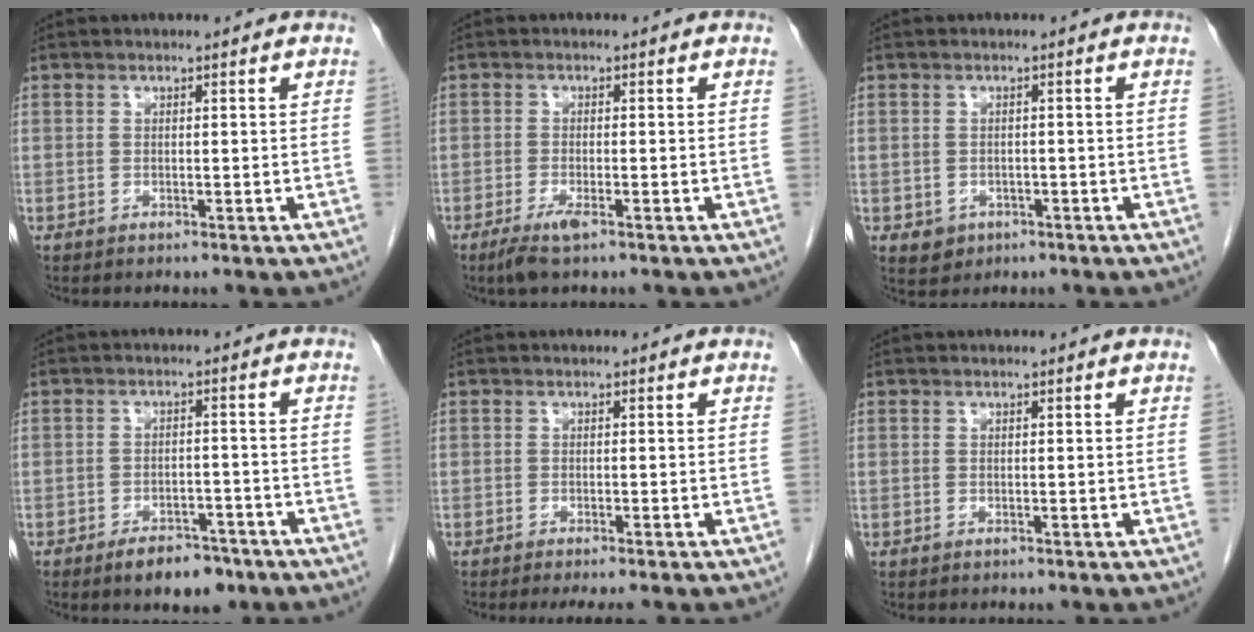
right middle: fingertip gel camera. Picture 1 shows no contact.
{"total": 3.0, "force": [-1.9, 0.4, 2.3], "torque": [-0.051, -0.007, -0.037]}
{"total": 2.7, "force": [-1.1, 2.4, 0.8], "torque": [-0.010, 0.004, -0.006]}
{"total": 5.7, "force": [-4.0, 2.6, 3.1], "torque": [-0.046, 0.003, -0.055]}
{"total": 3.6, "force": [-3.0, 0.2, 2.0], "torque": [-0.019, -0.006, -0.040]}
{"total": 0.0}